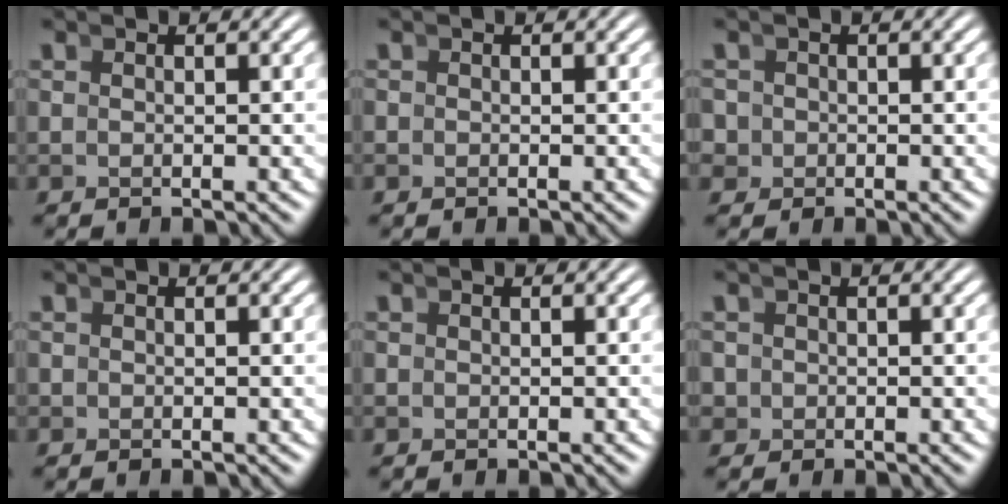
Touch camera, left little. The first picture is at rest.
{"total": 1.0, "force": [-0.2, 1.0, 0.1], "torque": [-0.004, -0.001, -0.007]}
{"total": 2.8, "force": [-0.7, 2.7, 0.6], "torque": [-0.020, -0.012, -0.012]}
{"total": 0.8, "force": [-0.1, 0.8, 0.0], "torque": [-0.001, -0.003, -0.003]}
{"total": 0.7, "force": [-0.1, 0.6, 0.1], "torque": [-0.002, 0.000, -0.004]}
{"total": 2.3, "force": [-0.5, 2.2, 0.4], "torque": [-0.015, -0.012, -0.009]}